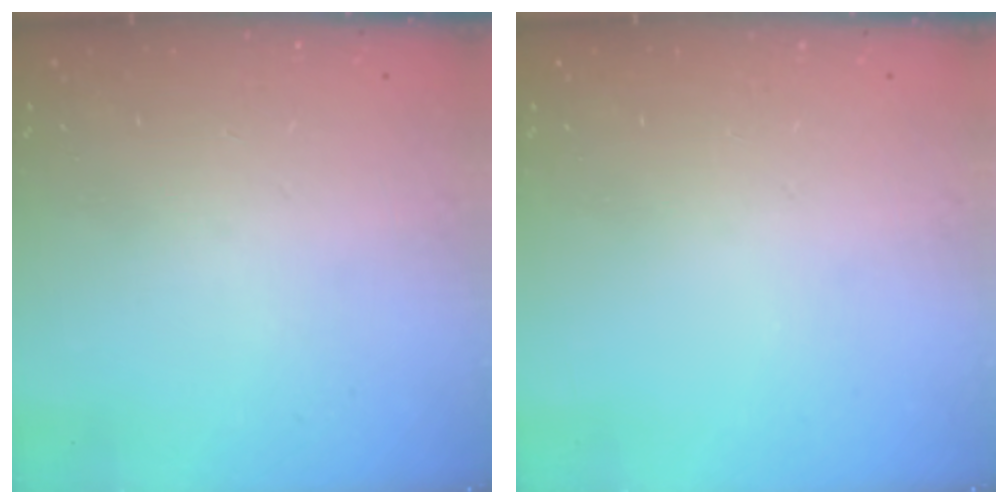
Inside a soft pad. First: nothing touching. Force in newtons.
{"total": 0.0}